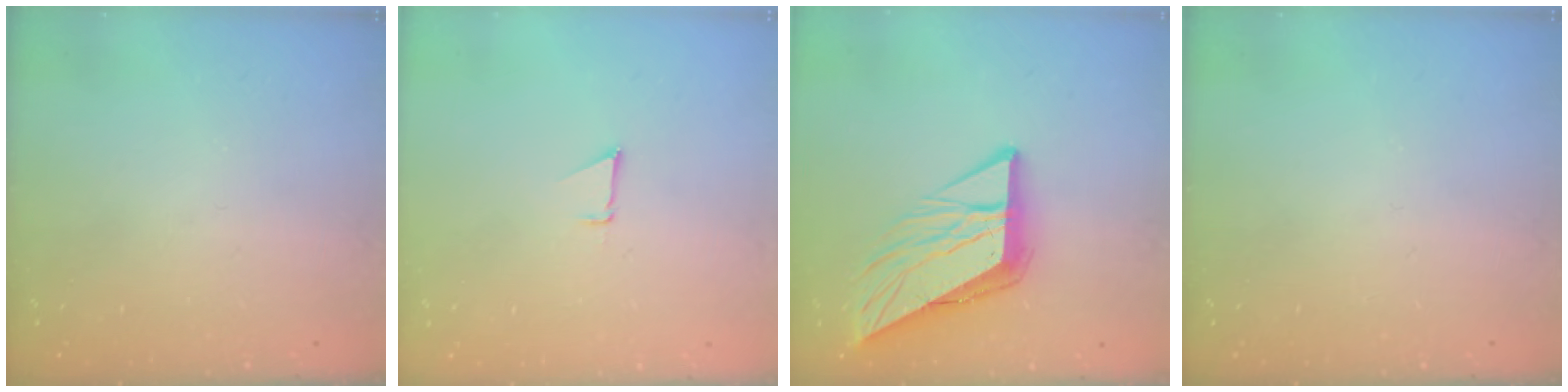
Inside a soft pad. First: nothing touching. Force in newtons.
{"total": 0.9, "press": 0.9, "slide": 0.1}
{"total": 12.2, "press": 12.2, "slide": 1.4}
{"total": 0.0}